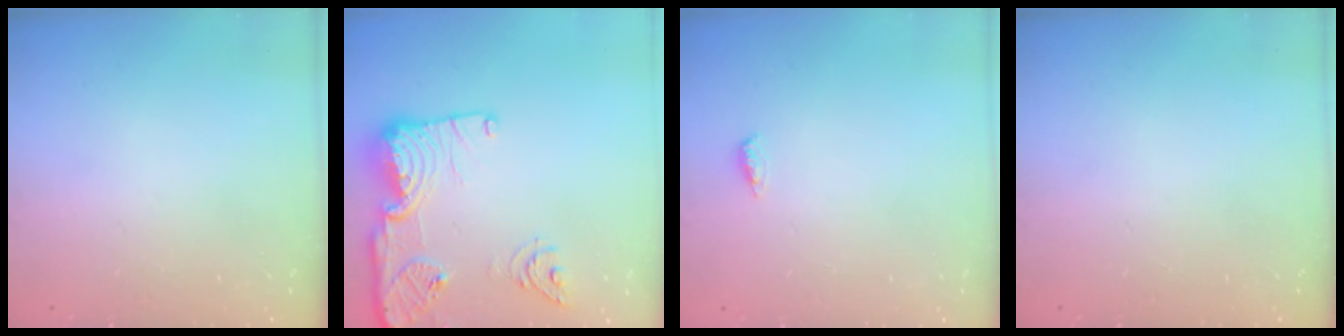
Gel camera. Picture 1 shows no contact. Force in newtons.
{"total": 18.5, "press": 18.4, "slide": 2.0}
{"total": 3.4, "press": 3.0, "slide": 1.7}
{"total": 0.0}